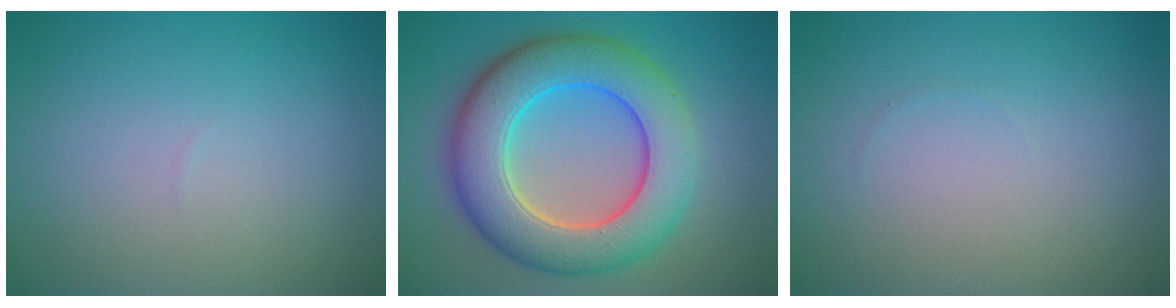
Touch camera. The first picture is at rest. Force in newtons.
{"total": 9.9, "press": 9.9, "slide": 0.3}
{"total": 0.0}